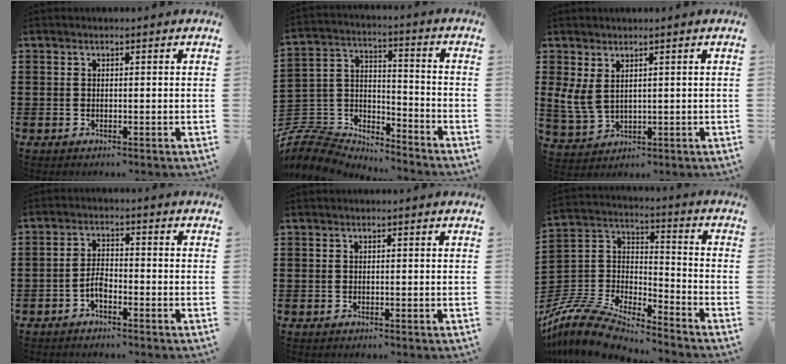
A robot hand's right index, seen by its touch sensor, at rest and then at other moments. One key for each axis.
{"total": 7.8, "fx": -7.2, "fy": 2.6, "fz": 1.3, "tx": -0.057, "ty": -0.003, "tz": -0.148}
{"total": 3.7, "fx": 1.5, "fy": 2.1, "fz": 2.7, "tx": -0.081, "ty": -0.003, "tz": 0.024}
{"total": 3.1, "fx": -1.8, "fy": 1.4, "fz": 2.1, "tx": -0.048, "ty": 0.006, "tz": -0.038}
{"total": 0.0}
{"total": 9.8, "fx": -9.1, "fy": 2.0, "fz": 3.0, "tx": -0.090, "ty": -0.001, "tz": -0.187}